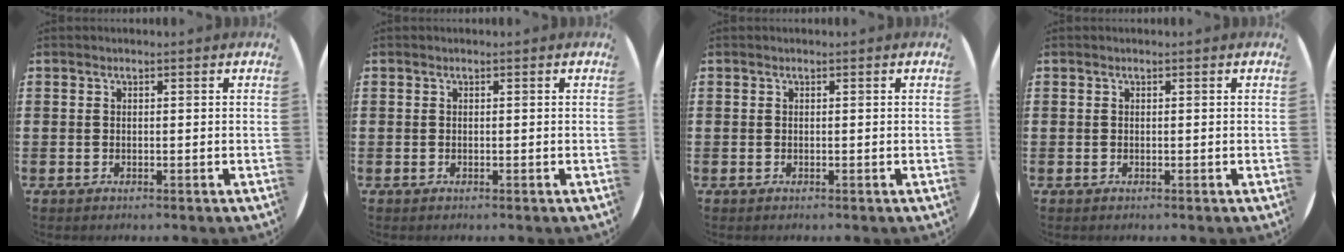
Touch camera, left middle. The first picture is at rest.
{"total": 0.0}
{"total": 0.0}
{"total": 0.0}